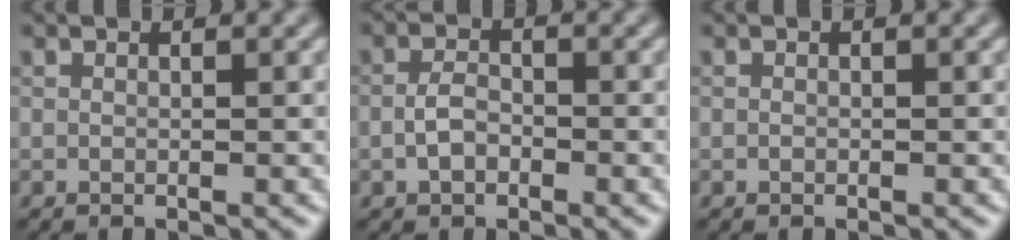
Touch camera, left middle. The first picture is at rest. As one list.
[{"total": 2.1, "force": [-0.7, 1.4, 1.4], "torque": [-0.031, 0.004, -0.019]}, {"total": 0.0}]